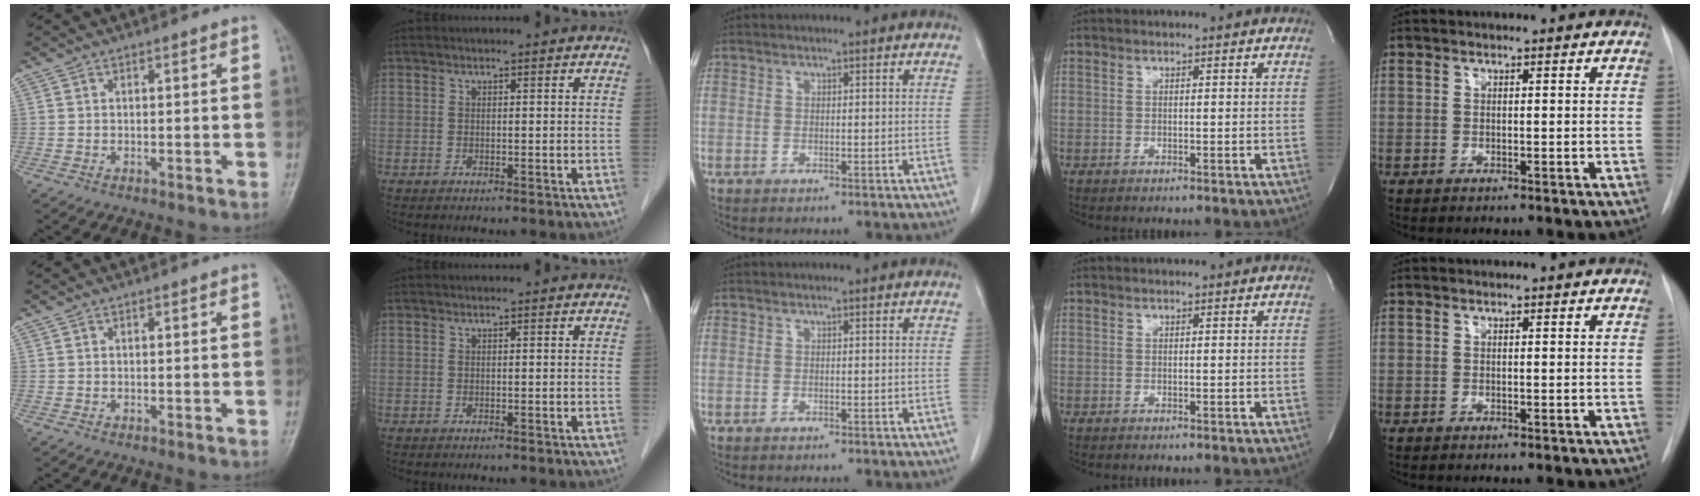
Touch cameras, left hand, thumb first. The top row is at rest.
{}